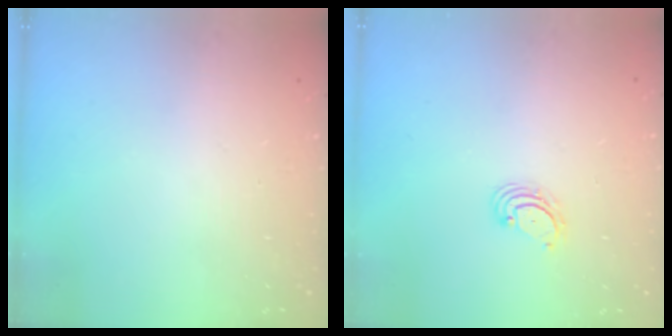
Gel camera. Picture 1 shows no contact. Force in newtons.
{"total": 4.0, "press": 4.0, "slide": 0.5}